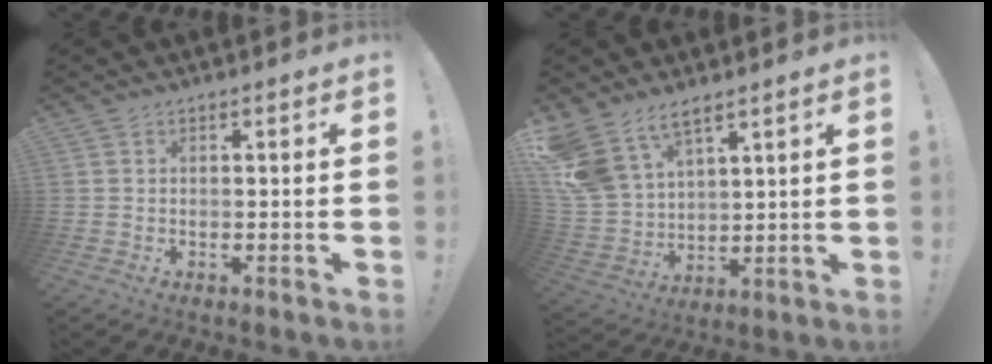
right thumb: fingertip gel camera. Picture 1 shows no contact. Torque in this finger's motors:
{"motor_torque": [0.22, 0.51, 0.49, 0.19, 0.32]}